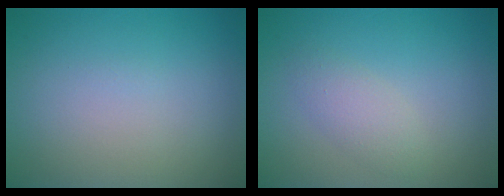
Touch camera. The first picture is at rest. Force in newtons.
{"total": 2.0, "press": 2.0, "slide": 0.1}